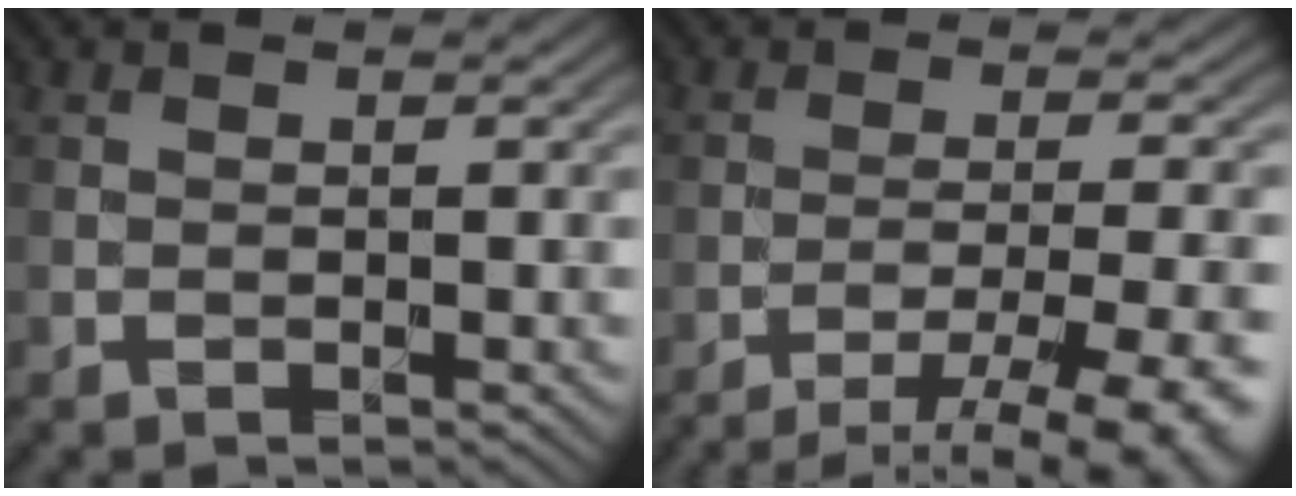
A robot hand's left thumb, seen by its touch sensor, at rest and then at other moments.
{"total": 11.7, "force": [-8.3, 2.7, 7.8], "torque": [-0.116, -0.005, -0.102]}